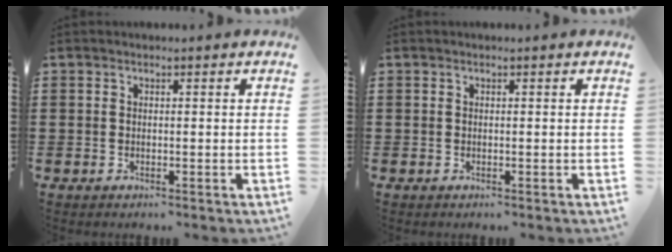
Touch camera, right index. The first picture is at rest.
{"total": 0.0}